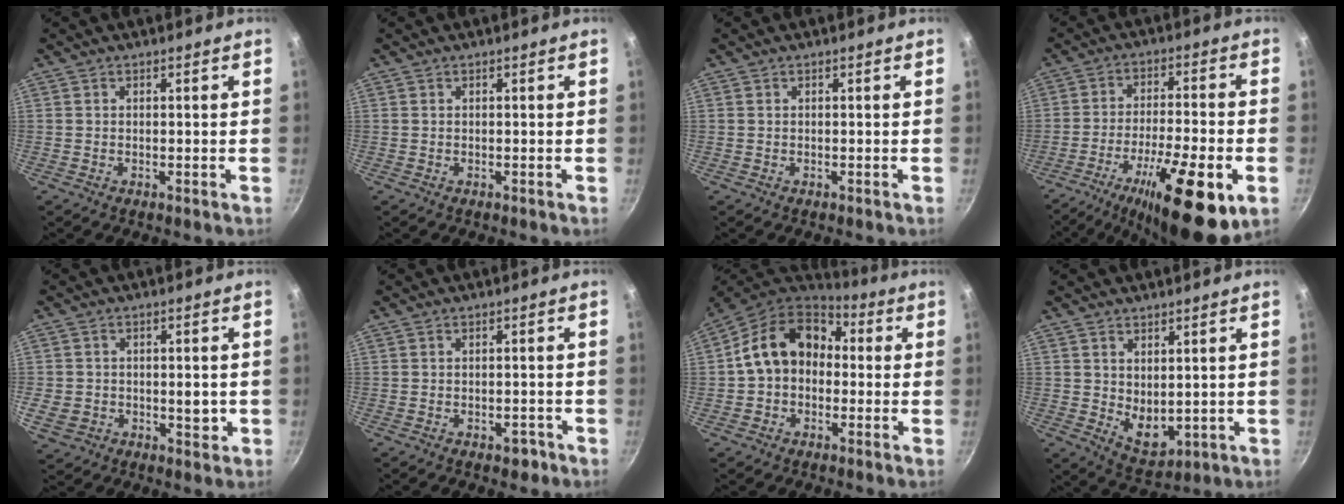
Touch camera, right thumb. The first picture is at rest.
{"total": 0.0}
{"total": 0.0}
{"total": 20.3, "force": [-8.8, 5.4, 17.5], "torque": [-0.272, 0.020, -0.139]}
{"total": 7.5, "force": [-1.0, 5.6, 4.9], "torque": [-0.070, 0.007, -0.011]}
{"total": 2.6, "force": [-1.6, 1.5, 1.4], "torque": [-0.010, 0.019, -0.010]}
{"total": 14.3, "force": [0.8, 11.0, 9.1], "torque": [-0.118, 0.040, -0.004]}
{"total": 6.5, "force": [1.4, 4.1, 4.9], "torque": [-0.062, -0.025, 0.039]}